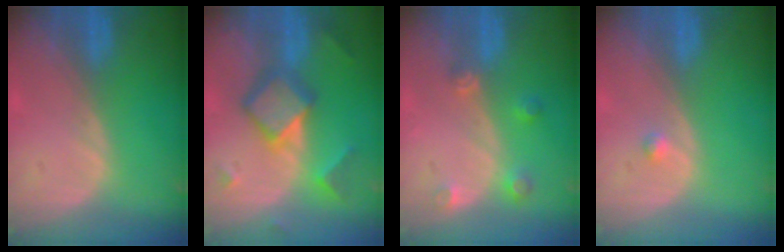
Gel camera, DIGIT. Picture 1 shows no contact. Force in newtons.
{"total": 7.4, "press": 7.4, "slide": 0.5}
{"total": 3.2, "press": 2.9, "slide": 1.2}
{"total": 0.8, "press": 0.8, "slide": 0.1}